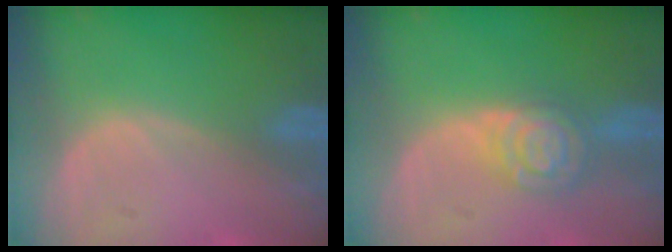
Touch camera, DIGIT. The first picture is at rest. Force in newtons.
{"total": 5.8, "press": 5.8, "slide": 0.3}